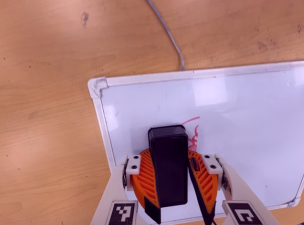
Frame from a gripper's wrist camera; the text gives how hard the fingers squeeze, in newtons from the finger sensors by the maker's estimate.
{"total": 13.8, "left": 16.1, "right": 11.5}